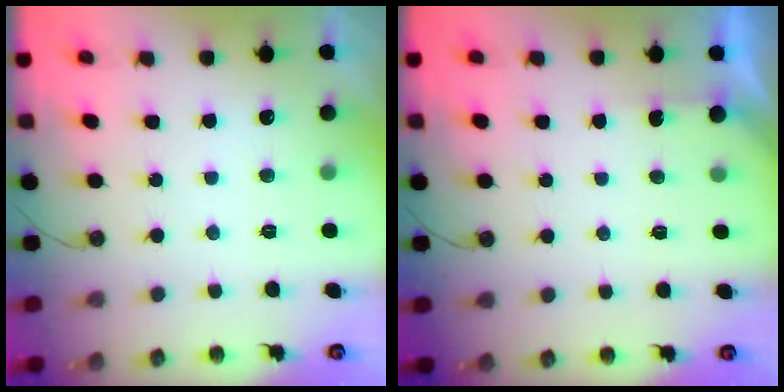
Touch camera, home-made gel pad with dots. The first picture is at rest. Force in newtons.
{"total": 2.3, "press": 2.2, "slide": 0.3}